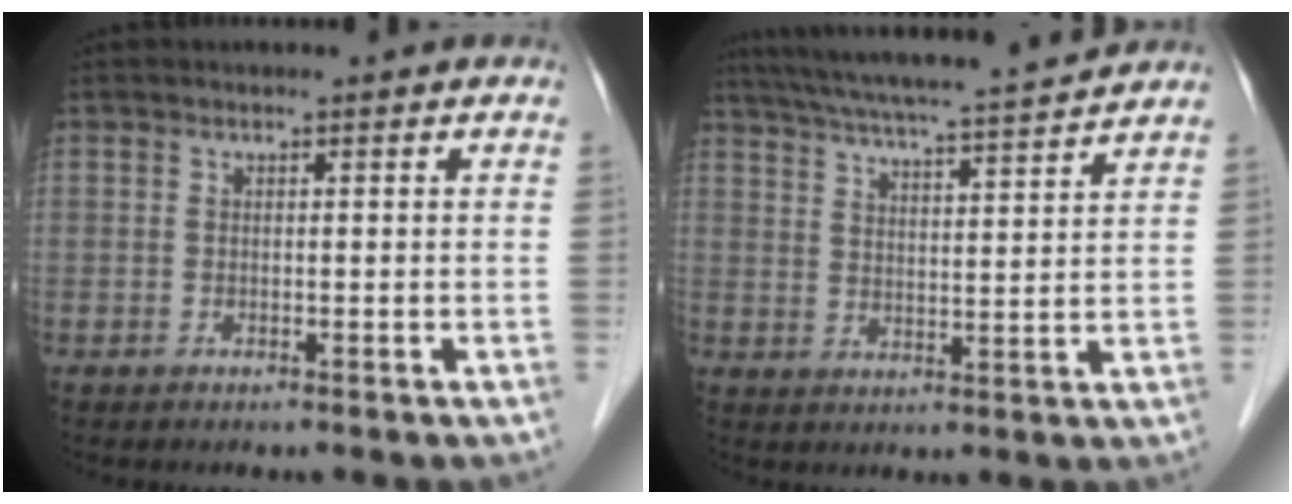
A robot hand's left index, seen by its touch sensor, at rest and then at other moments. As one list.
[{"total": 16.2, "force": [14.6, -0.1, 7.1], "torque": [-0.130, 0.015, 0.215]}]